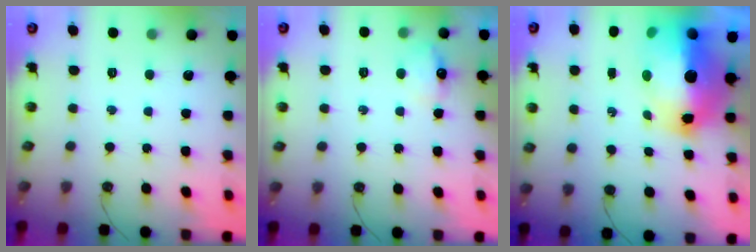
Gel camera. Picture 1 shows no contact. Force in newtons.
{"total": 7.6, "press": 7.6, "slide": 1.0}
{"total": 20.3, "press": 20.2, "slide": 2.1}